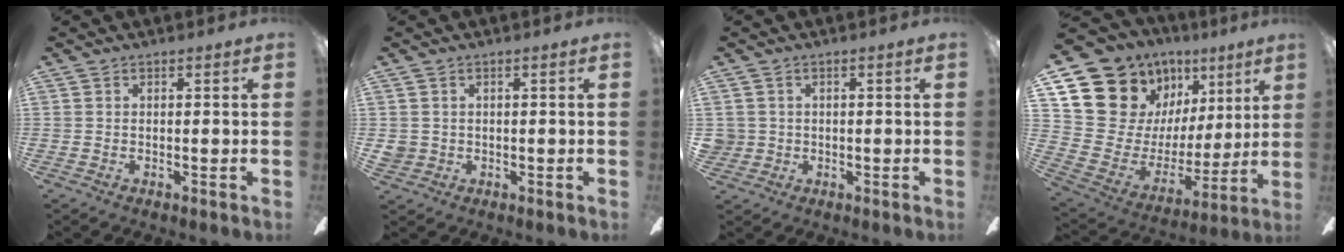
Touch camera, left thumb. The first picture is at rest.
{"total": 2.2, "force": [0.4, 2.1, 0.4], "torque": [-0.010, 0.005, 0.006]}
{"total": 2.6, "force": [0.3, 2.6, 0.1], "torque": [-0.009, 0.006, 0.006]}
{"total": 15.9, "force": [9.9, 11.6, 4.4], "torque": [-0.089, -0.082, 0.211]}